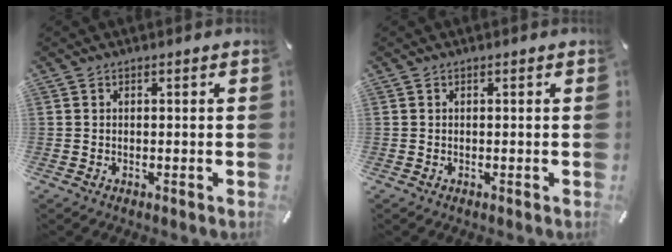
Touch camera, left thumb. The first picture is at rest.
{"total": 0.0}